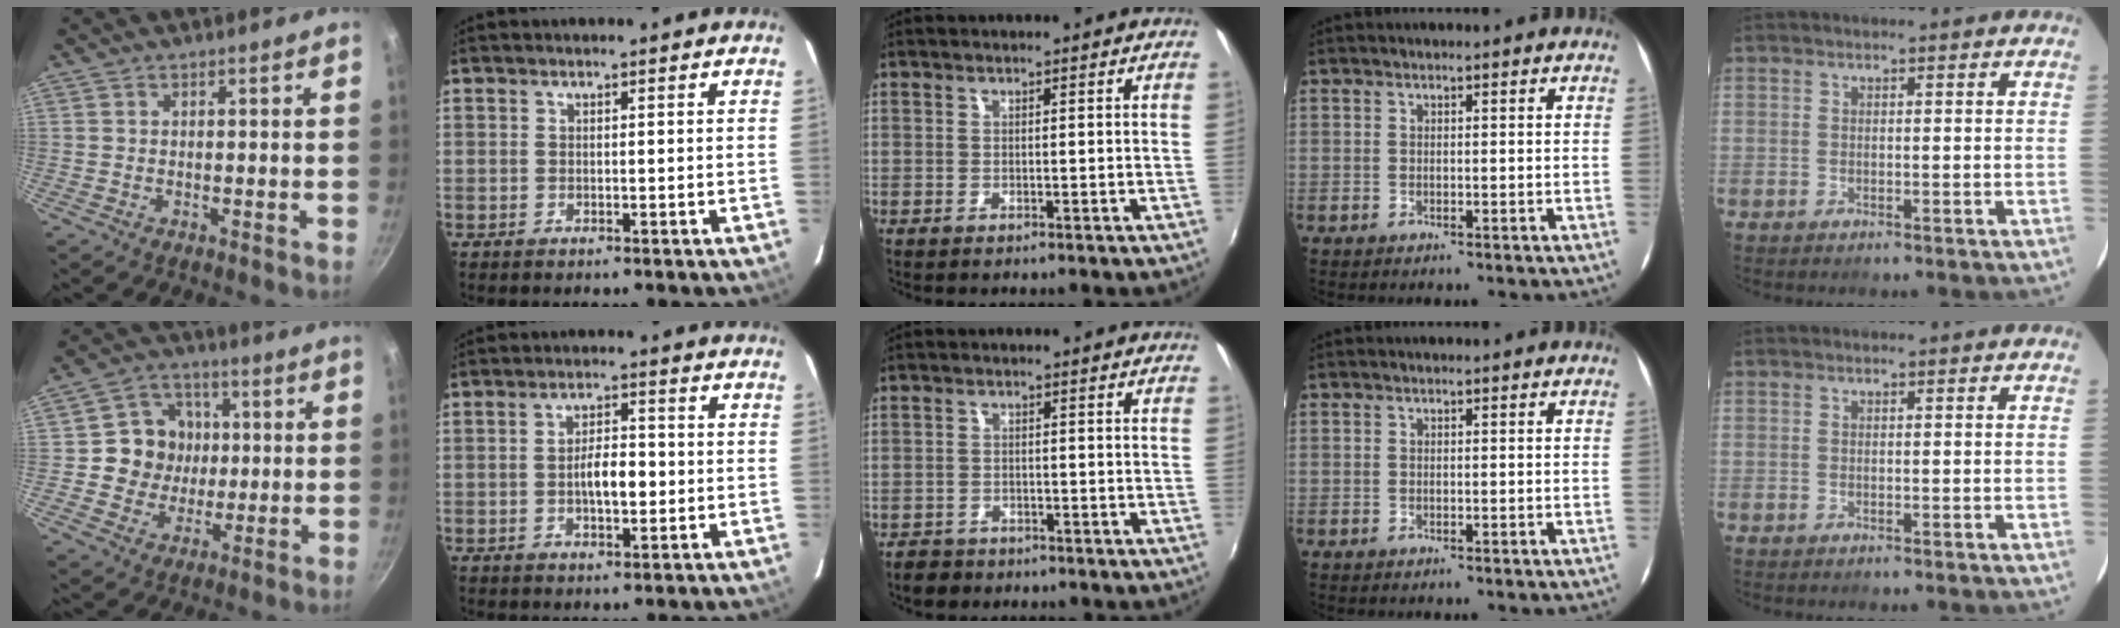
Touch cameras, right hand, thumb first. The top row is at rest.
{"thumb": {"total": 10.6, "force": [0.6, 9.9, 3.7], "torque": [-0.018, 0.010, 0.001]}, "index": {"total": 5.5, "force": [-0.8, 2.3, 5.0], "torque": [-0.088, 0.005, -0.010]}, "middle": {"total": 3.2, "force": [-2.5, 1.9, 0.7], "torque": [-0.026, -0.002, -0.044]}}